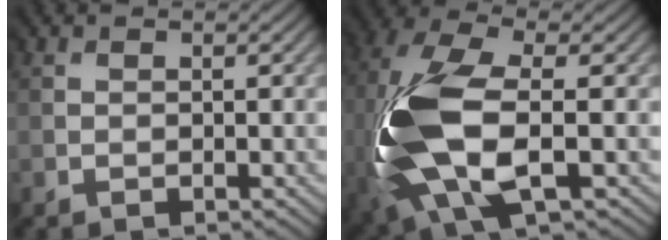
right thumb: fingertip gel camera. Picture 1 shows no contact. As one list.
[{"total": 13.3, "force": [-1.9, 6.7, 11.3], "torque": [-0.290, 0.002, -0.040]}]